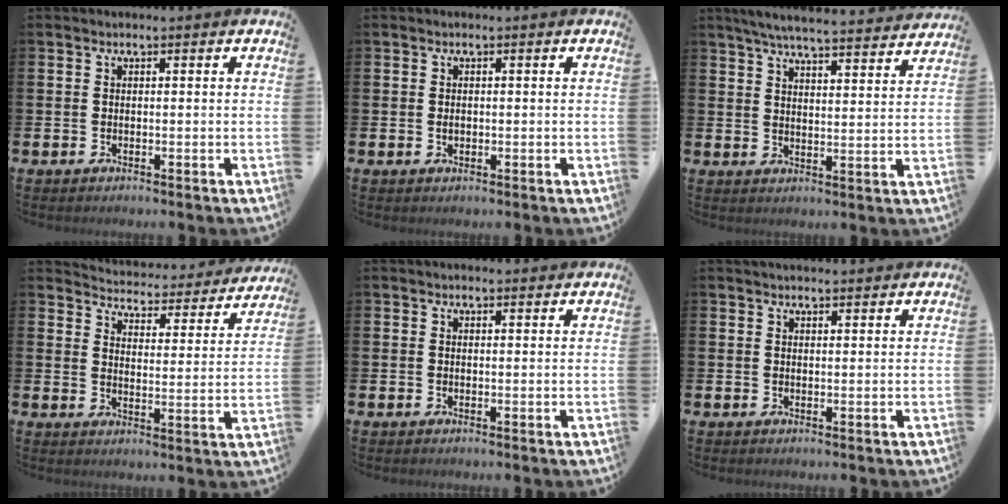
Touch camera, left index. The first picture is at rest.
{"total": 0.8, "force": [0.0, 0.6, 0.5], "torque": [-0.004, 0.002, -0.003]}
{"total": 6.0, "force": [5.8, 0.1, 1.6], "torque": [-0.042, -0.039, 0.100]}
{"total": 4.2, "force": [4.2, 0.8, 0.4], "torque": [-0.023, -0.042, 0.064]}
{"total": 0.8, "force": [0.8, 0.1, 0.3], "torque": [0.005, -0.002, 0.012]}
{"total": 1.5, "force": [1.5, 0.1, 0.3], "torque": [0.004, -0.006, 0.025]}